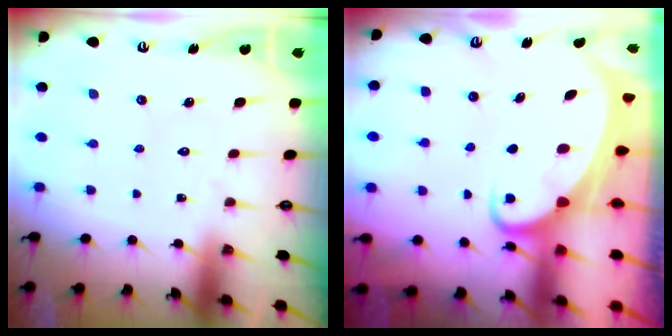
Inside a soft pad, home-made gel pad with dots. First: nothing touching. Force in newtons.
{"total": 3.5, "press": 3.5, "slide": 0.4}